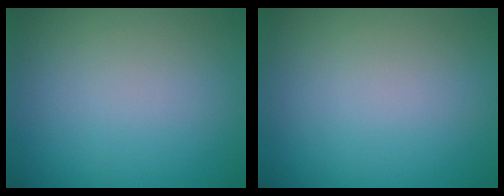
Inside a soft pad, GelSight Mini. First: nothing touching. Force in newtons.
{"total": 0.0}